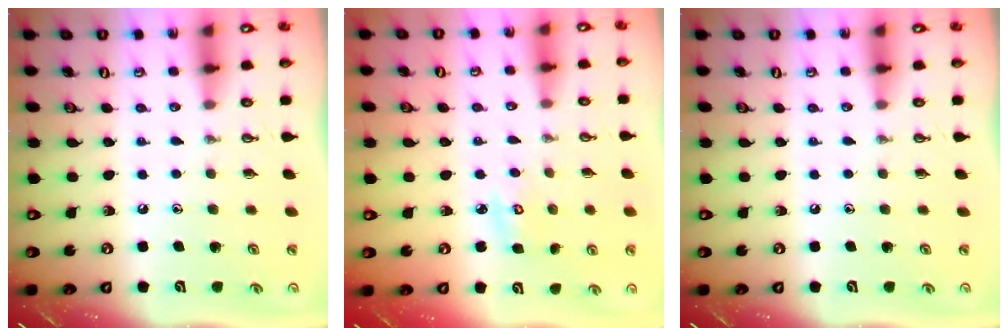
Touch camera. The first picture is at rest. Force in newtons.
{"total": 3.1, "press": 3.1, "slide": 0.2}
{"total": 0.0}